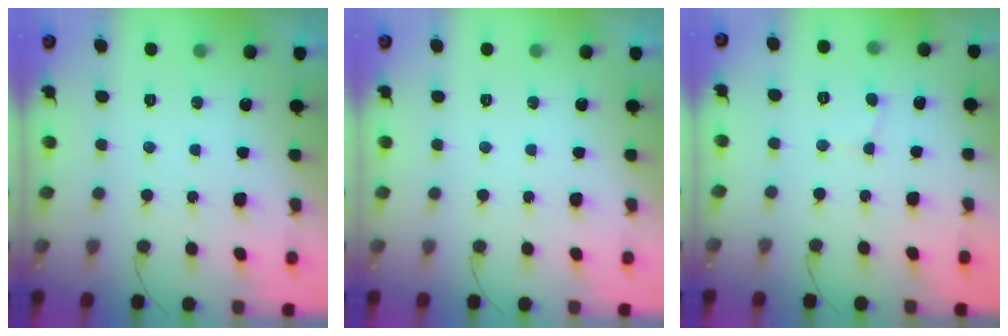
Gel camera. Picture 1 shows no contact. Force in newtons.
{"total": 0.0}
{"total": 2.2, "press": 2.2, "slide": 0.2}